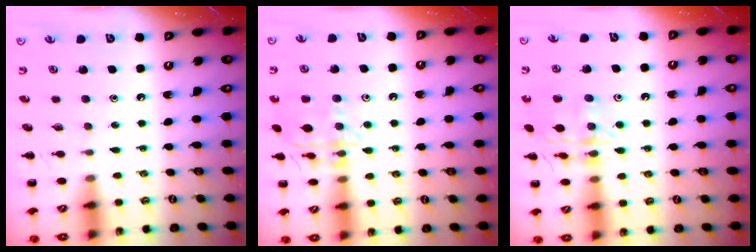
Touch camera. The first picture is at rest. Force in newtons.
{"total": 13.7, "press": 13.7, "slide": 0.4}
{"total": 14.3, "press": 14.2, "slide": 0.9}